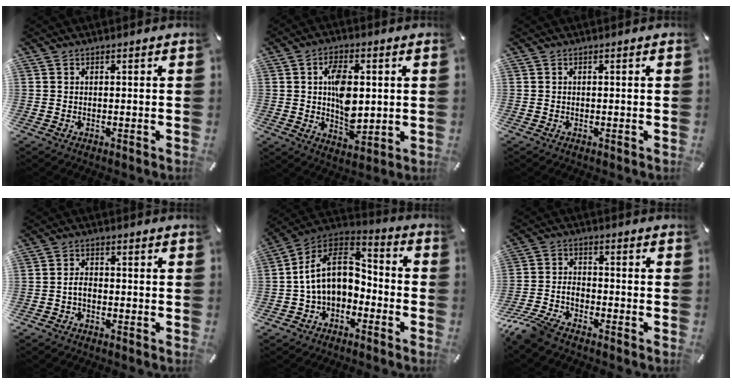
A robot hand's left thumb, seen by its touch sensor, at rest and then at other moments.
{"total": 10.7, "force": [1.3, 6.6, 8.3], "torque": [-0.145, -0.001, 0.020]}
{"total": 0.0}
{"total": 2.9, "force": [-1.2, 1.7, 2.0], "torque": [-0.044, 0.005, -0.024]}
{"total": 14.8, "force": [-1.0, 10.7, 10.2], "torque": [-0.210, 0.016, -0.020]}
{"total": 7.9, "force": [-6.6, 2.6, 3.3], "torque": [-0.082, 0.020, -0.133]}